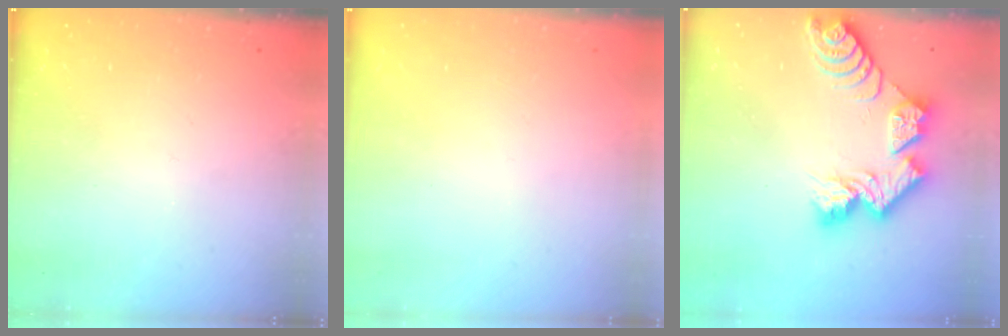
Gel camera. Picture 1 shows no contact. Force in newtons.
{"total": 0.0}
{"total": 12.7, "press": 12.6, "slide": 1.0}